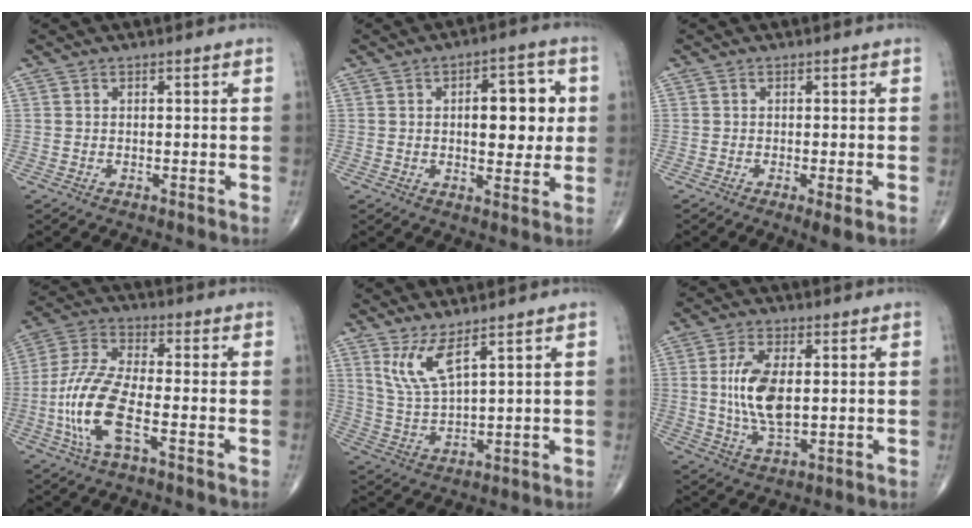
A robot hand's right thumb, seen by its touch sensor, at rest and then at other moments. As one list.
[{"total": 11.1, "force": [1.5, 5.4, 9.5], "torque": [-0.095, 0.004, 0.021]}, {"total": 3.2, "force": [-1.1, 0.6, 3.0], "torque": [-0.051, -0.012, -0.017]}, {"total": 12.6, "force": [-3.9, 4.0, 11.3], "torque": [-0.257, 0.020, -0.081]}, {"total": 6.8, "force": [4.1, 1.3, 5.2], "torque": [-0.112, -0.038, 0.094]}, {"total": 10.5, "force": [0.8, 4.9, 9.2], "torque": [-0.187, -0.011, 0.020]}]